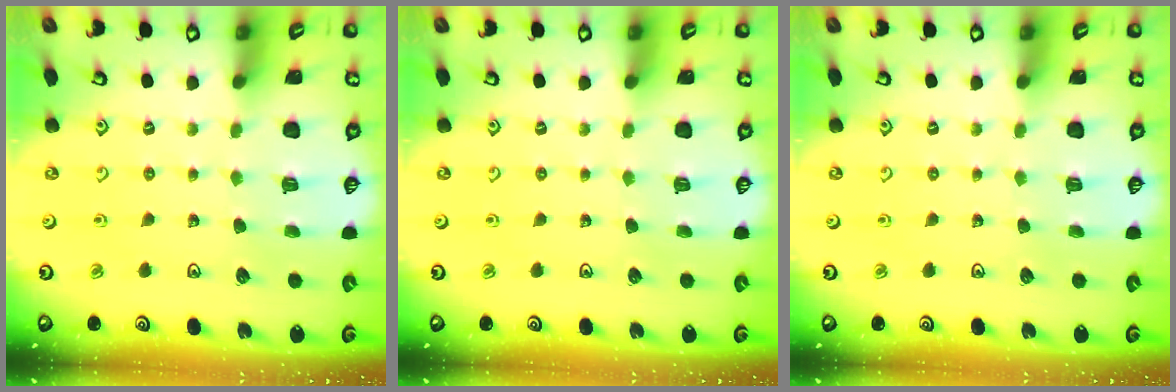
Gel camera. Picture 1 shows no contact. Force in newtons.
{"total": 0.0}
{"total": 0.0}